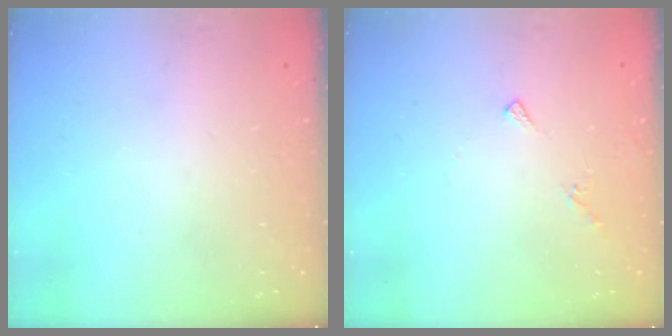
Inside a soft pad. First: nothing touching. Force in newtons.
{"total": 4.7, "press": 4.7, "slide": 0.6}